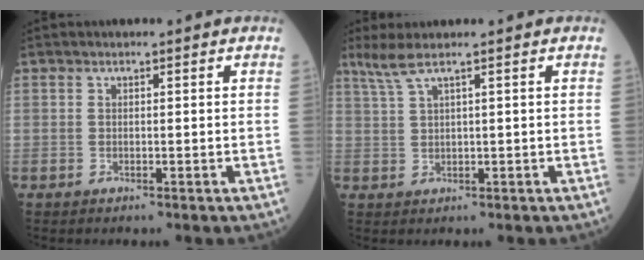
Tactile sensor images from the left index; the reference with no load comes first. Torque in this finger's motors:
{"motor_torque": [-0.03, -0.60, -0.02, -0.02]}